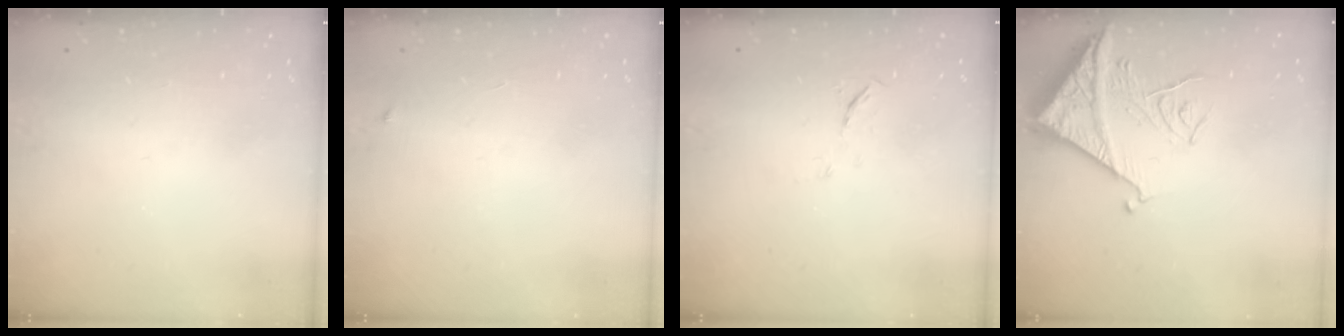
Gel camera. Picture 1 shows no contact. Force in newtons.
{"total": 2.3, "press": 2.3, "slide": 0.3}
{"total": 4.0, "press": 4.0, "slide": 0.6}
{"total": 13.7, "press": 13.6, "slide": 1.1}